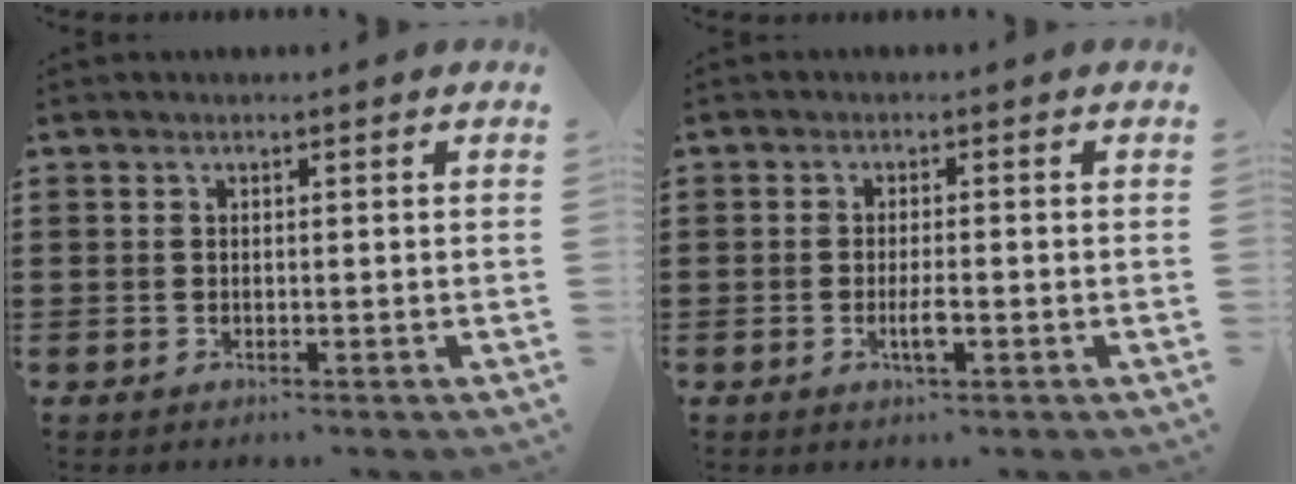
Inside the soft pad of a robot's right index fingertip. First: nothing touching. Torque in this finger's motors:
{"motor_torque": [0.13, 0.35, 0.25, 0.06]}